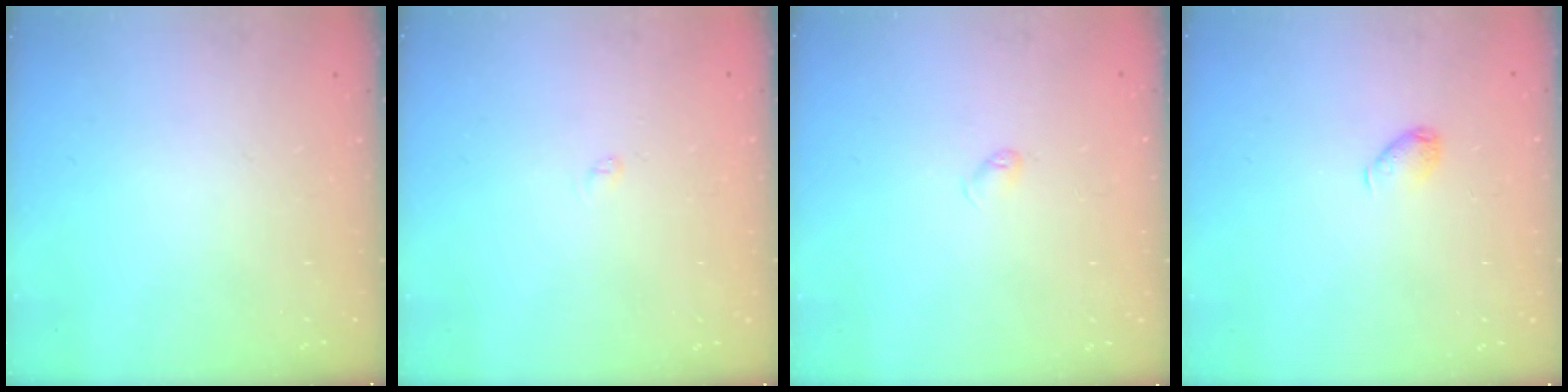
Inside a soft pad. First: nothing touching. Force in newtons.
{"total": 1.9, "press": 1.9, "slide": 0.3}
{"total": 2.7, "press": 2.6, "slide": 0.4}
{"total": 4.9, "press": 4.9, "slide": 0.6}